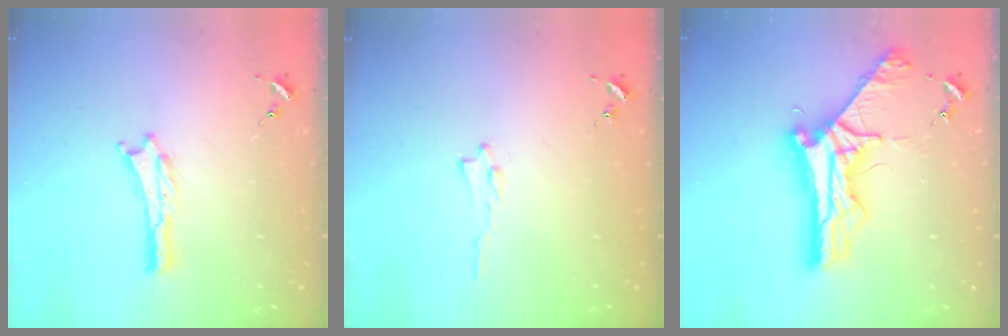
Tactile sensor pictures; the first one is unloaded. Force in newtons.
{"total": 0.6, "press": 0.6, "slide": 0.1}
{"total": 10.7, "press": 10.7, "slide": 0.9}